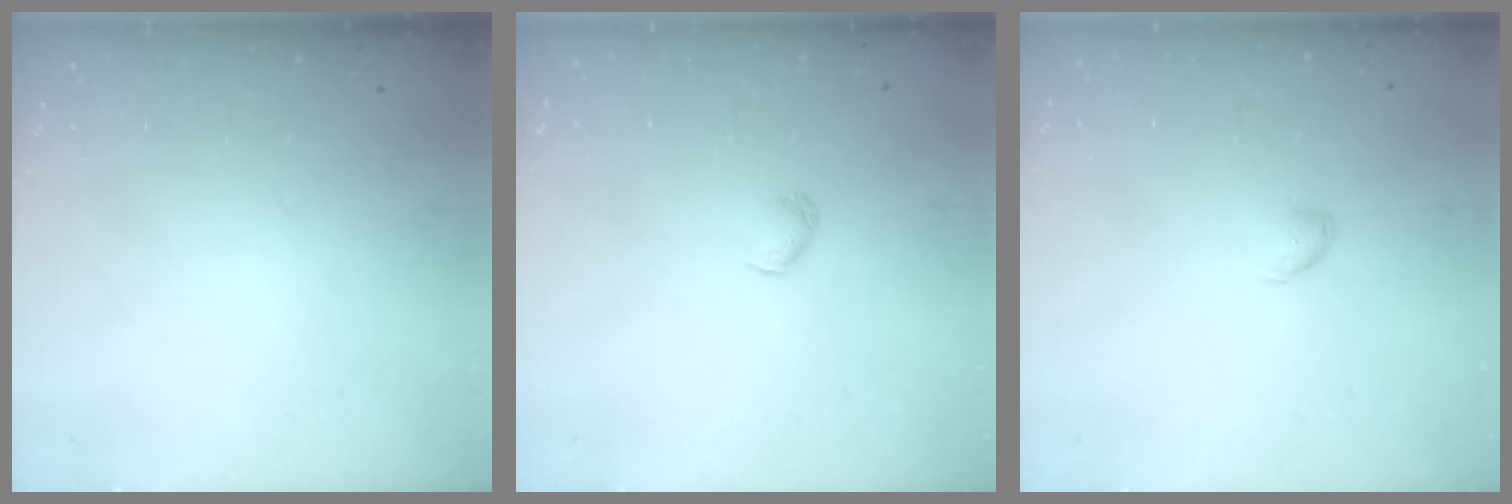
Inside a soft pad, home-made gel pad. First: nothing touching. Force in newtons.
{"total": 3.8, "press": 3.7, "slide": 0.7}
{"total": 6.2, "press": 6.2, "slide": 0.7}